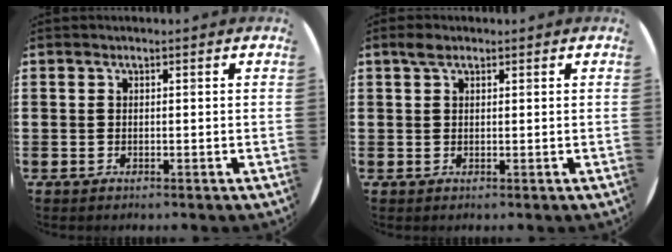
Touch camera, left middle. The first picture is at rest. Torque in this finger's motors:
{"motor_torque": [0.54, -0.43, 0.10, 0.04]}